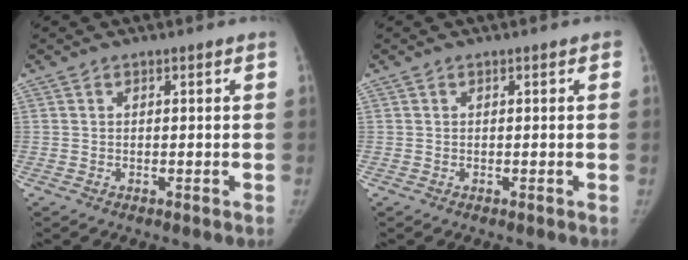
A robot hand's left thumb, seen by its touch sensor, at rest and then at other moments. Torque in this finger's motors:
{"motor_torque": [0.57, 0.18, 0.39, 0.07, 0.10]}